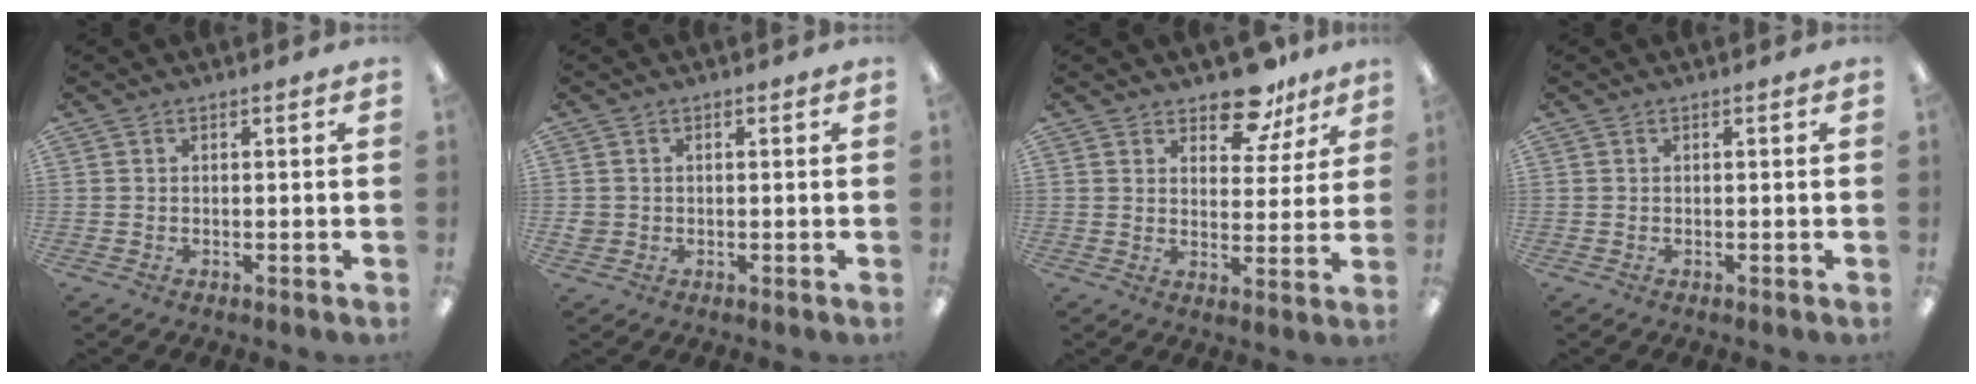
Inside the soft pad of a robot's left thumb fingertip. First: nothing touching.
{"total": 1.9, "force": [-0.1, 1.8, 0.5], "torque": [-0.009, 0.006, -0.004]}
{"total": 10.2, "force": [8.0, 4.8, 4.0], "torque": [-0.050, -0.049, 0.144]}
{"total": 0.0}